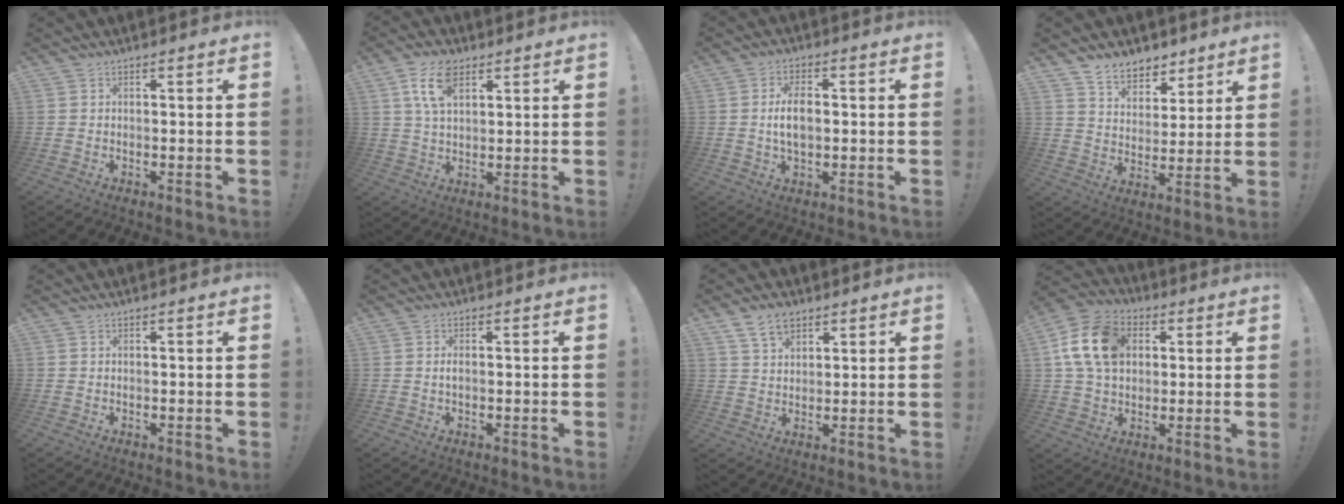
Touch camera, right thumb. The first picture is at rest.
{"total": 9.7, "force": [4.6, 5.2, 6.8], "torque": [-0.124, -0.003, 0.084]}
{"total": 7.0, "force": [0.1, 3.7, 6.0], "torque": [-0.101, 0.001, -0.003]}
{"total": 8.7, "force": [6.7, 5.2, 1.8], "torque": [-0.023, -0.054, 0.130]}
{"total": 0.0}
{"total": 1.0, "force": [-0.2, 0.3, 1.0], "torque": [-0.023, 0.003, -0.002]}
{"total": 7.4, "force": [4.8, 4.4, 3.5], "torque": [-0.061, -0.014, 0.090]}
{"total": 16.6, "force": [4.0, 12.3, 10.4], "torque": [-0.174, 0.003, 0.082]}